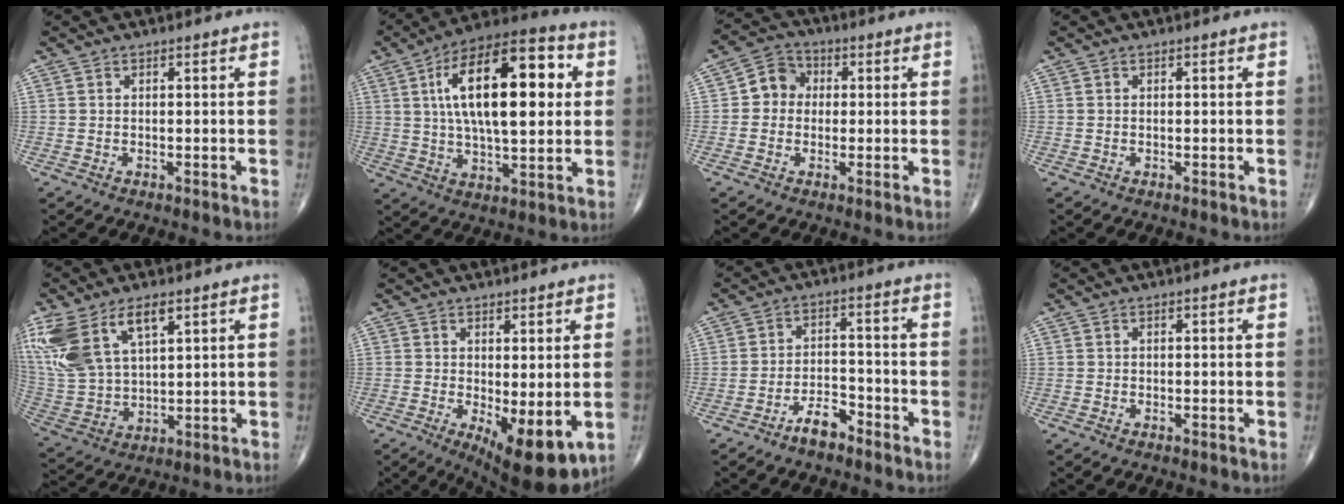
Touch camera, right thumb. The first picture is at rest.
{"total": 22.2, "force": [4.6, 9.3, 19.7], "torque": [-0.306, 0.011, 0.066]}
{"total": 6.0, "force": [0.2, 5.3, 2.8], "torque": [-0.027, 0.018, -0.011]}
{"total": 0.0}
{"total": 16.7, "force": [8.3, 8.3, 11.9], "torque": [-0.260, -0.019, 0.171]}
{"total": 10.1, "force": [-2.1, 3.5, 9.3], "torque": [-0.131, -0.027, -0.020]}
{"total": 5.3, "force": [-3.8, 1.8, 3.2], "torque": [-0.056, 0.026, -0.070]}
{"total": 0.0}